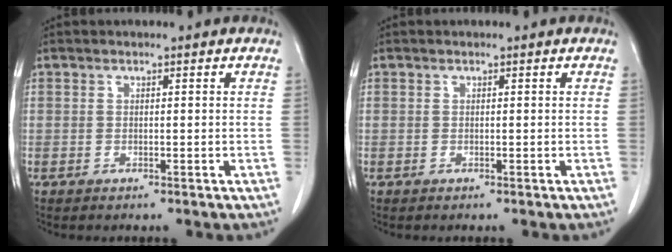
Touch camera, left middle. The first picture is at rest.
{"total": 0.0}